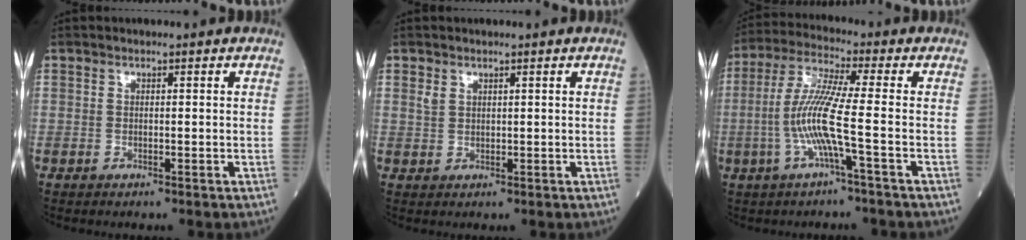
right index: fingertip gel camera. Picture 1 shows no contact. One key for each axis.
{"total": 2.0, "fx": 1.5, "fy": 1.2, "fz": 0.6, "tx": -0.011, "ty": 0.001, "tz": 0.033}
{"total": 9.1, "fx": -2.0, "fy": -0.5, "fz": 8.8, "tx": -0.187, "ty": 0.004, "tz": -0.047}